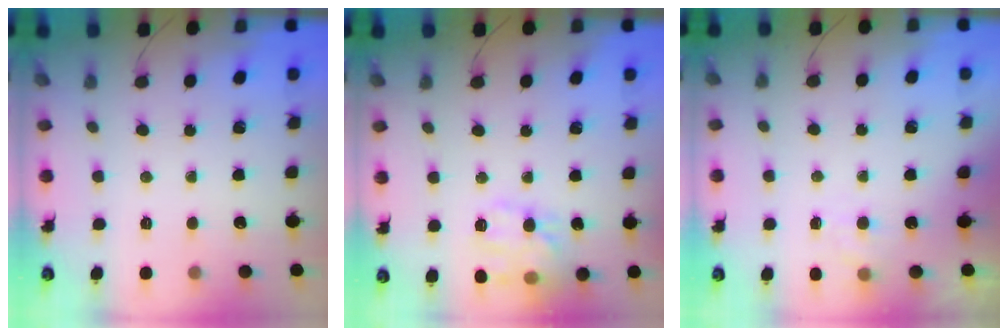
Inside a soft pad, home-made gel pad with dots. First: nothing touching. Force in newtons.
{"total": 13.6, "press": 13.6, "slide": 0.9}
{"total": 5.6, "press": 5.4, "slide": 1.4}